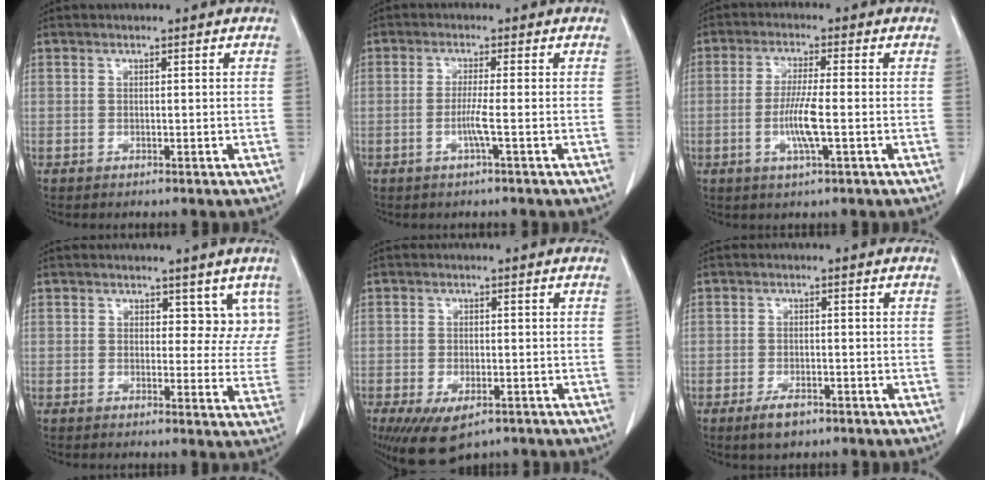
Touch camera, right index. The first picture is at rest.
{"total": 2.8, "force": [-0.9, -0.6, 2.6], "torque": [-0.053, -0.004, -0.019]}
{"total": 6.1, "force": [-1.4, 0.1, 6.0], "torque": [-0.119, -0.009, -0.026]}
{"total": 5.5, "force": [3.4, 3.5, 2.5], "torque": [-0.002, -0.007, 0.030]}
{"total": 8.6, "force": [-5.2, 4.0, 5.6], "torque": [-0.100, -0.015, -0.077]}
{"total": 3.4, "force": [-2.2, 1.5, 2.1], "torque": [-0.039, -0.002, -0.033]}